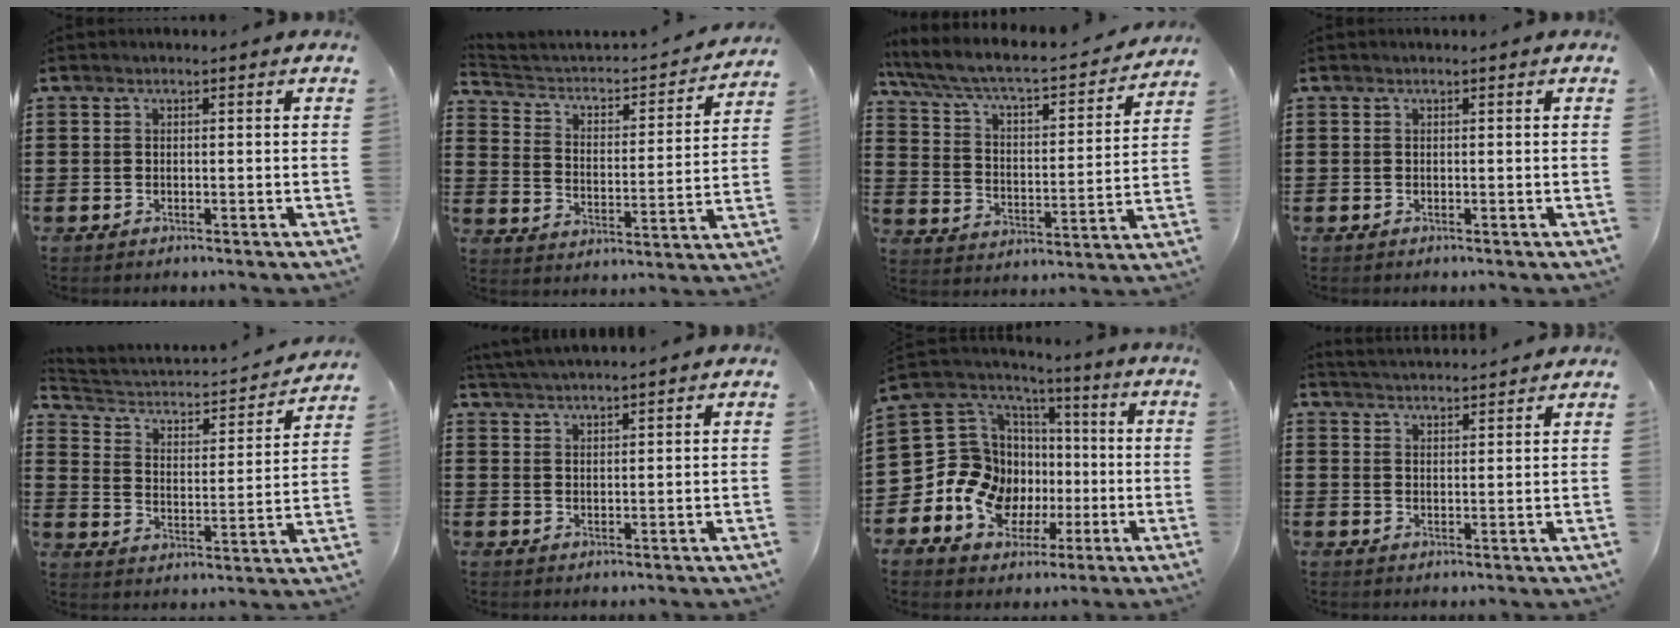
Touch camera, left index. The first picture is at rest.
{"total": 2.9, "force": [2.5, 1.1, 1.0], "torque": [-0.042, -0.028, 0.029]}
{"total": 5.4, "force": [4.5, 0.8, 2.9], "torque": [-0.078, -0.040, 0.067]}
{"total": 0.0}
{"total": 3.3, "force": [2.9, 1.1, 1.0], "torque": [-0.045, -0.030, 0.038]}
{"total": 2.6, "force": [2.5, -0.7, 0.1], "torque": [-0.009, -0.006, 0.047]}
{"total": 12.1, "force": [-2.6, 11.1, 4.1], "torque": [-0.130, -0.011, -0.042]}
{"total": 2.8, "force": [2.8, -0.6, -0.1], "torque": [-0.007, -0.013, 0.050]}